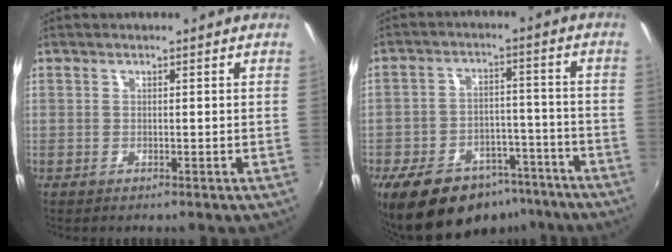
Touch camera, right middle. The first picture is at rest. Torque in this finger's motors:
{"motor_torque": [1.08, -1.06, 0.68, 0.19]}